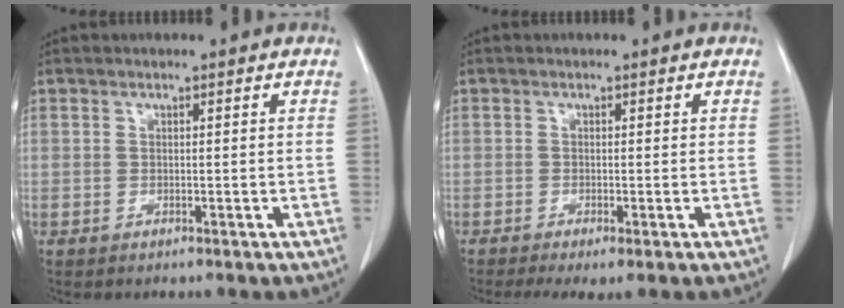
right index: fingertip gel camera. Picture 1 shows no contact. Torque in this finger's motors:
{"motor_torque": [0.64, -0.57, 0.25, 0.07]}